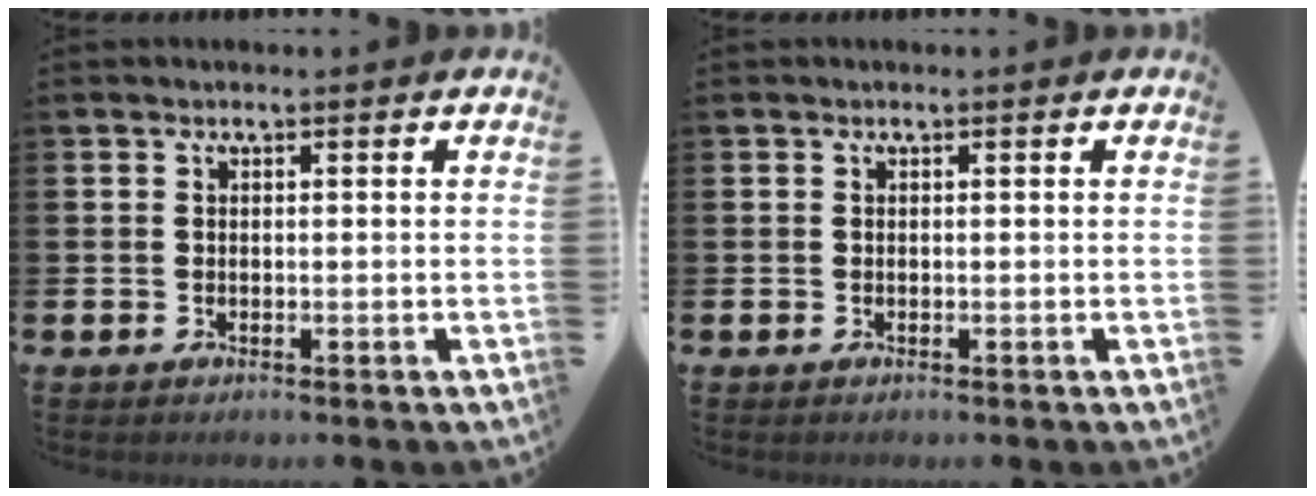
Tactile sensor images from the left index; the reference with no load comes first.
{"total": 0.0}